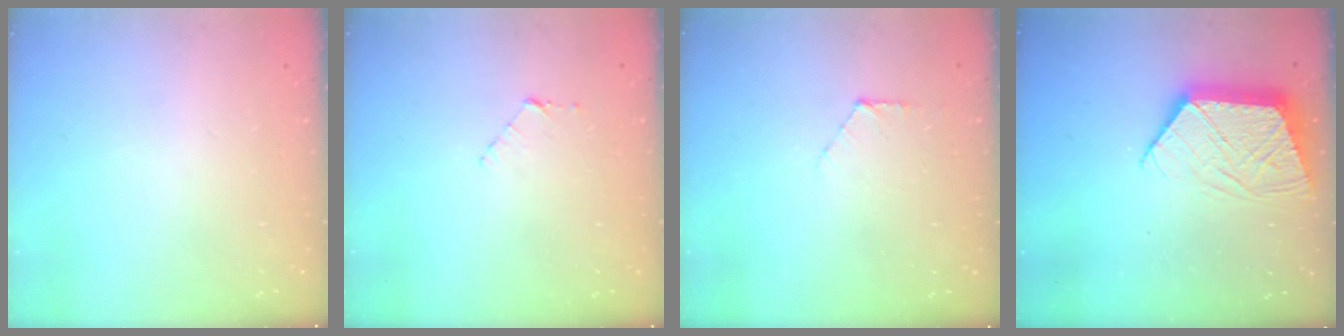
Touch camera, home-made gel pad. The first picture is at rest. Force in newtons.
{"total": 4.4, "press": 4.4, "slide": 0.4}
{"total": 4.4, "press": 4.4, "slide": 0.4}
{"total": 12.5, "press": 12.5, "slide": 0.9}